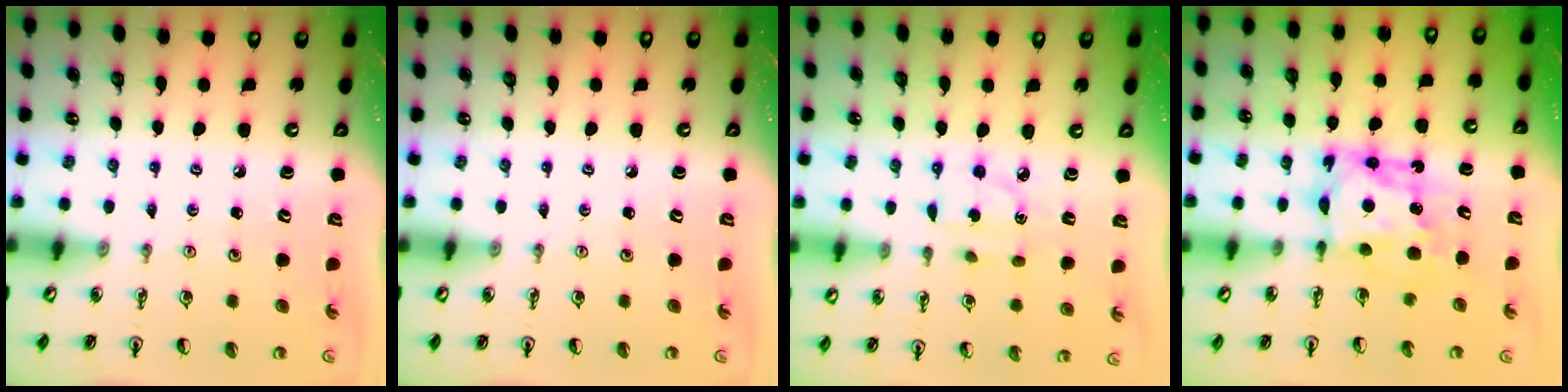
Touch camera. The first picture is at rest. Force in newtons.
{"total": 0.0}
{"total": 4.2, "press": 4.2, "slide": 0.3}
{"total": 7.3, "press": 7.3, "slide": 0.6}